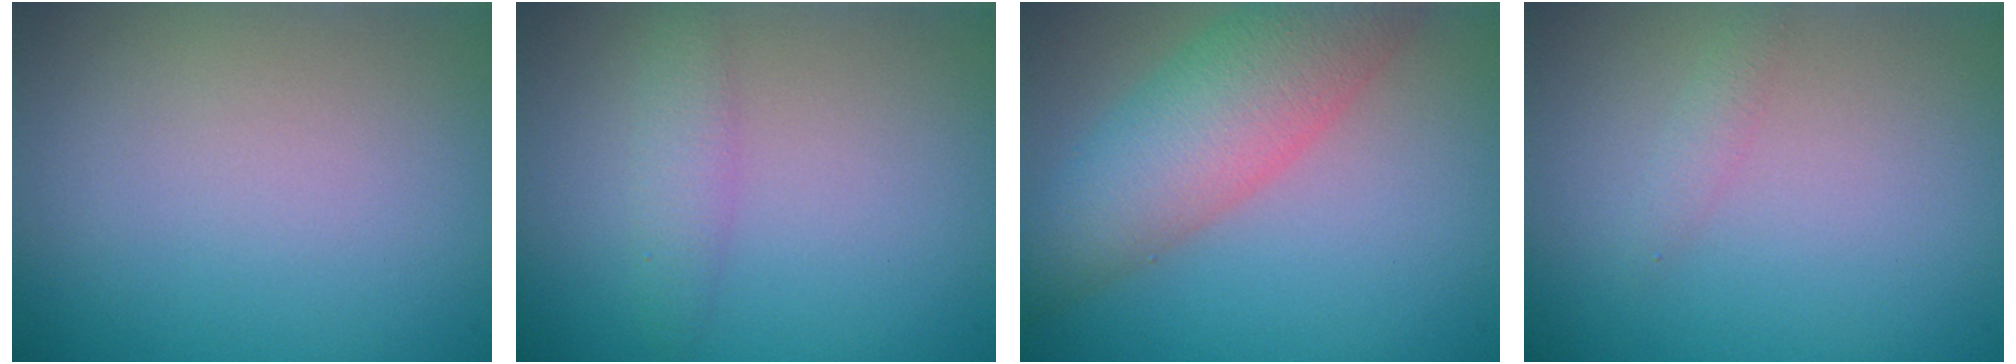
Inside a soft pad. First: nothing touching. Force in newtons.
{"total": 1.8, "press": 1.8, "slide": 0.1}
{"total": 6.7, "press": 6.7, "slide": 0.4}
{"total": 0.9, "press": 0.9, "slide": 0.1}